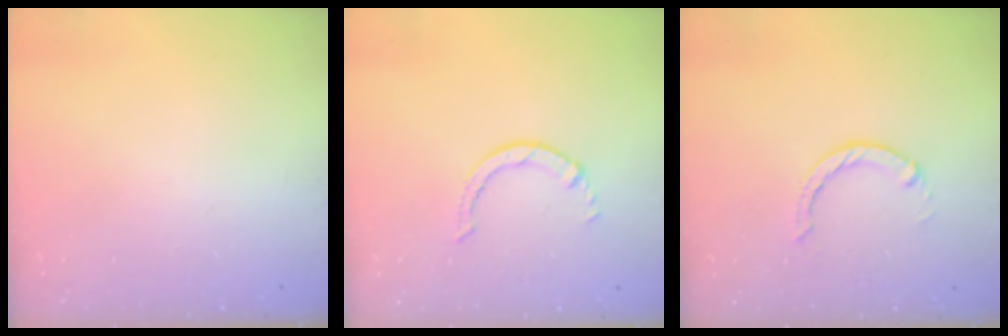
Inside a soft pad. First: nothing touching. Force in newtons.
{"total": 0.8, "press": 0.7, "slide": 0.2}
{"total": 0.0}